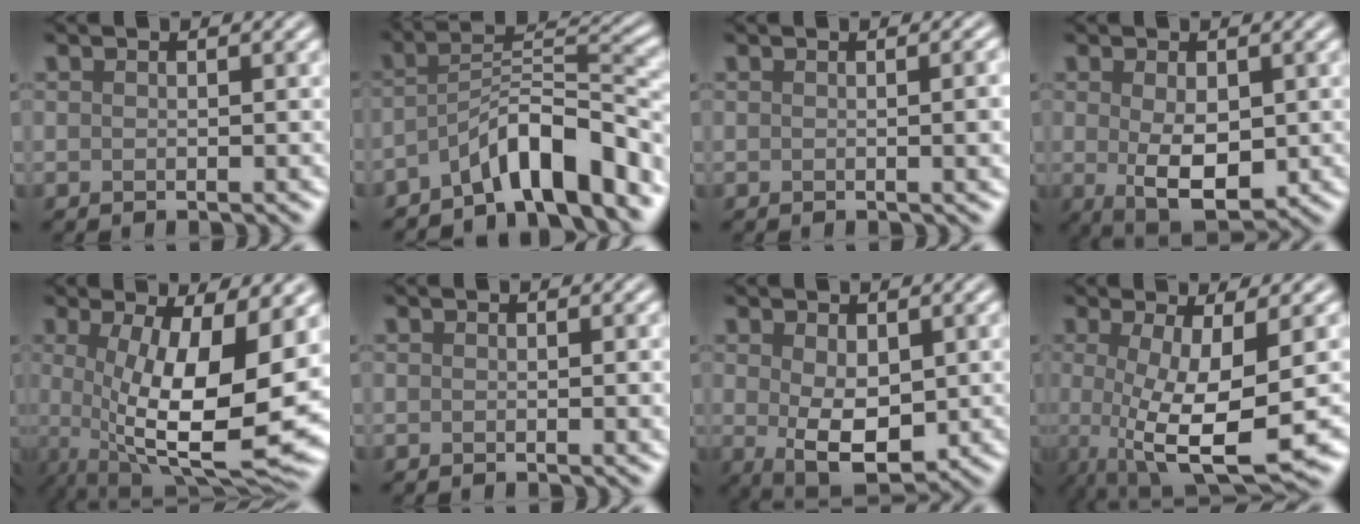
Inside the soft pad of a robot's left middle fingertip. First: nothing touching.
{"total": 7.6, "force": [-5.2, 1.8, 5.2], "torque": [-0.075, 0.014, -0.092]}
{"total": 2.8, "force": [0.0, 0.9, 2.6], "torque": [-0.024, 0.004, -0.004]}
{"total": 5.0, "force": [-0.3, 2.5, 4.3], "torque": [-0.078, -0.008, 0.002]}
{"total": 12.4, "force": [-0.3, 3.7, 11.9], "torque": [-0.187, -0.018, -0.003]}
{"total": 0.6, "force": [0.0, 0.1, 0.6], "torque": [-0.006, 0.000, 0.000]}
{"total": 5.6, "force": [-0.1, 3.0, 4.7], "torque": [-0.090, -0.008, 0.007]}
{"total": 8.4, "force": [-1.3, 2.3, 8.0], "torque": [-0.142, -0.023, -0.020]}